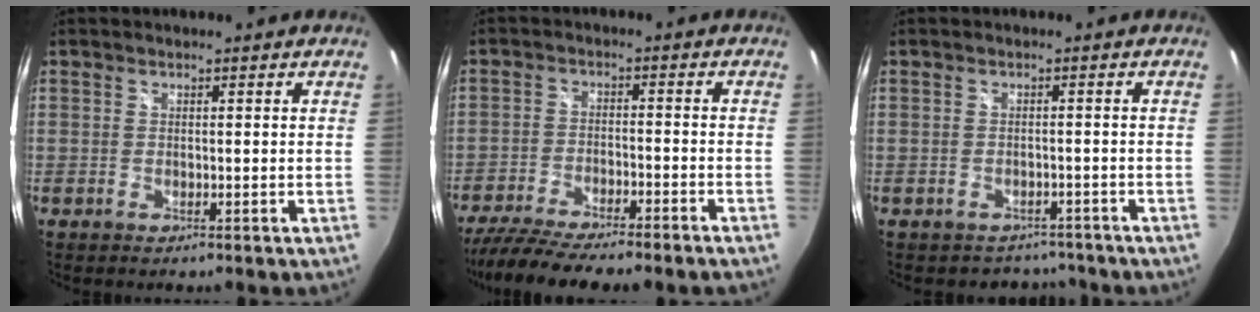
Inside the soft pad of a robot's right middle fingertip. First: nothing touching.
{"total": 13.6, "force": [-11.9, 0.6, 6.7], "torque": [-0.141, -0.026, -0.193]}
{"total": 4.9, "force": [-4.1, 2.7, 0.2], "torque": [-0.006, 0.006, -0.052]}